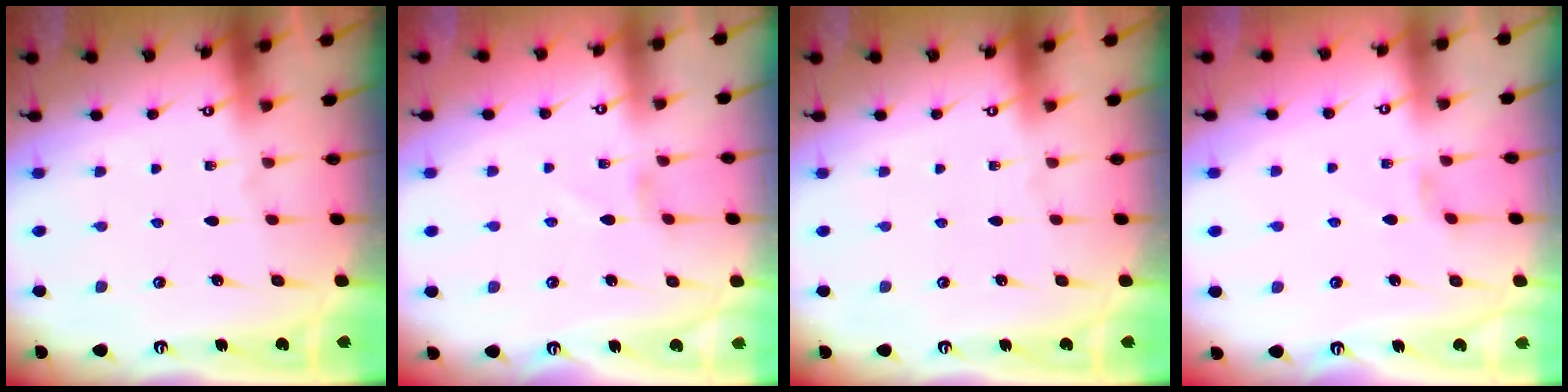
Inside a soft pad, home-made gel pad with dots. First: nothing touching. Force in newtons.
{"total": 0.6, "press": 0.6, "slide": 0.3}
{"total": 0.0}
{"total": 1.7, "press": 1.6, "slide": 0.4}